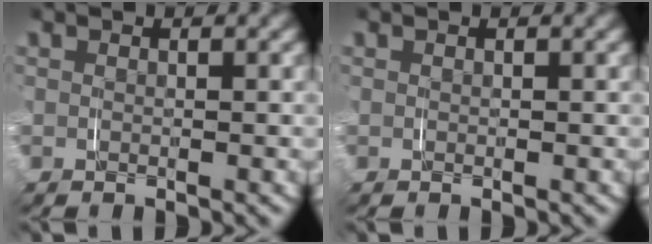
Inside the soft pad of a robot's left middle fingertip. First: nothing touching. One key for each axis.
{"total": 0.0}